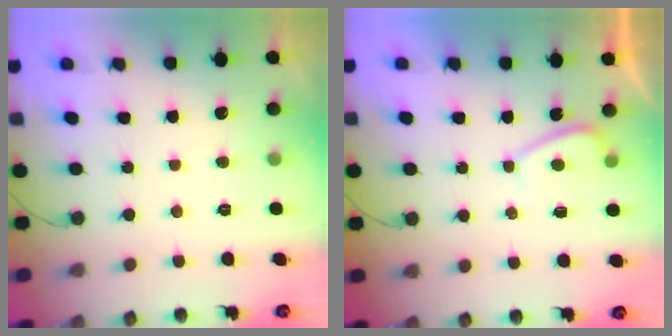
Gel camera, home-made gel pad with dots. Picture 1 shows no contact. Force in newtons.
{"total": 1.9, "press": 1.8, "slide": 0.7}